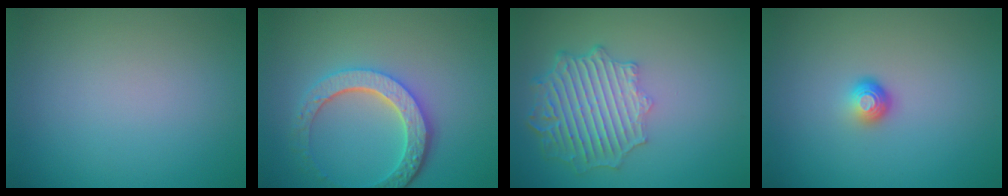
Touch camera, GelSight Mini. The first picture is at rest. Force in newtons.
{"total": 5.4, "press": 4.3, "slide": 3.4}
{"total": 6.6, "press": 5.1, "slide": 4.1}
{"total": 1.7, "press": 1.1, "slide": 1.3}